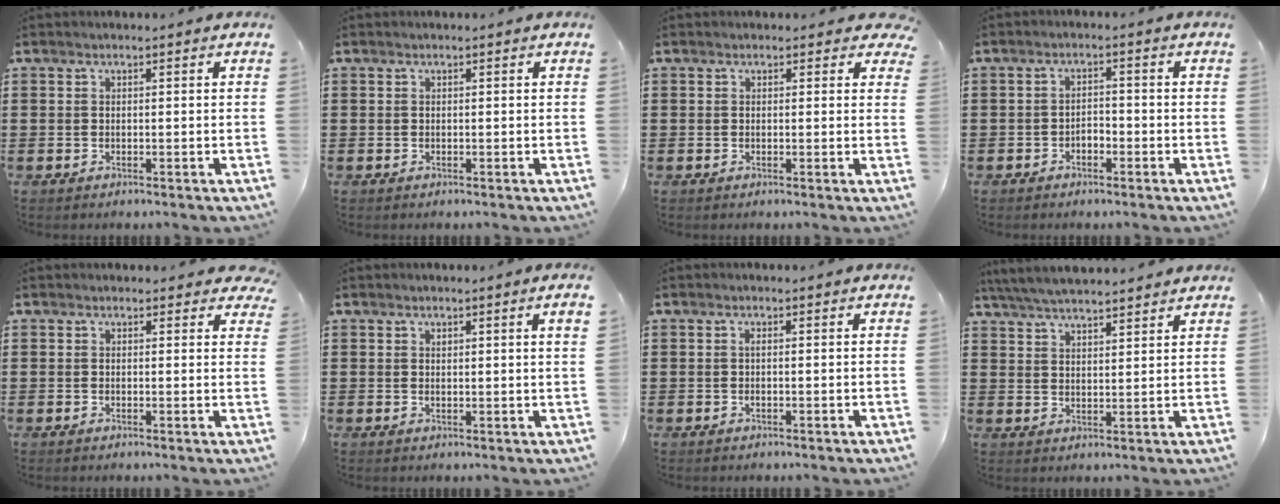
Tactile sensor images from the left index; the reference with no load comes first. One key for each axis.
{"total": 0.0}
{"total": 1.2, "fx": 0.6, "fy": 0.9, "fz": 0.5, "tx": -0.007, "ty": 0.005, "tz": 0.008}
{"total": 1.7, "fx": -1.3, "fy": 0.8, "fz": 0.9, "tx": -0.022, "ty": 0.003, "tz": -0.028}
{"total": 1.4, "fx": 1.1, "fy": 0.8, "fz": 0.3, "tx": -0.003, "ty": 0.003, "tz": 0.019}
{"total": 1.2, "fx": 0.8, "fy": 0.0, "fz": 0.9, "tx": -0.019, "ty": 0.000, "tz": 0.014}
{"total": 0.6, "fx": 0.0, "fy": 0.1, "fz": 0.6, "tx": -0.012, "ty": -0.002, "tz": 0.002}
{"total": 5.2, "fx": 5.0, "fy": 0.2, "fz": 1.5, "tx": -0.044, "ty": -0.014, "tz": 0.092}